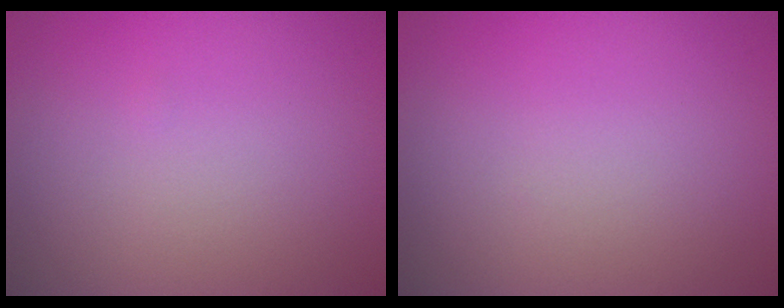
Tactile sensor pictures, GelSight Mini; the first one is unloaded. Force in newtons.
{"total": 0.0}